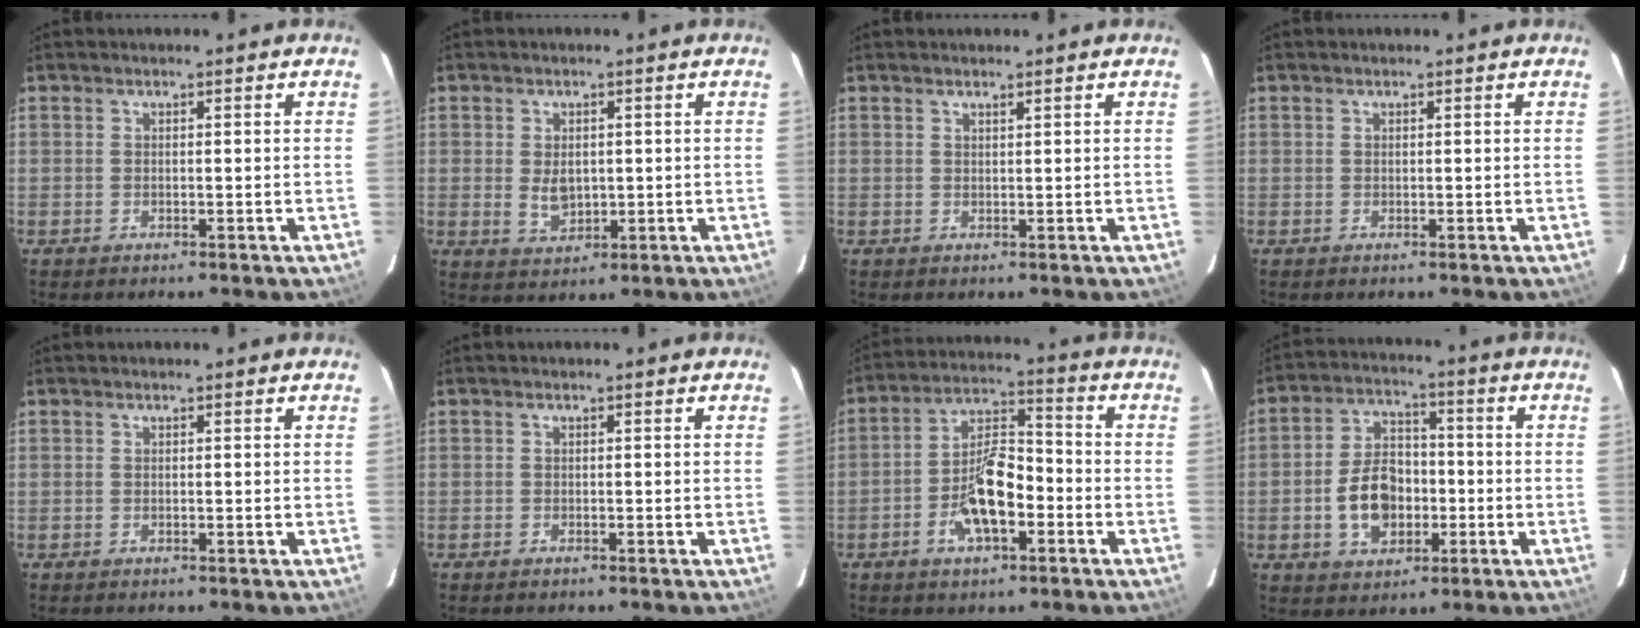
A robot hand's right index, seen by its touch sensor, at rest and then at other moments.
{"total": 4.6, "force": [0.0, 3.3, 3.3], "torque": [-0.058, -0.005, 0.007]}
{"total": 0.6, "force": [0.5, 0.0, 0.2], "torque": [-0.004, -0.001, 0.009]}
{"total": 0.0}
{"total": 0.0}
{"total": 0.7, "force": [-0.6, 0.4, 0.2], "torque": [-0.004, 0.000, -0.012]}
{"total": 10.6, "force": [-4.3, 4.4, 8.6], "torque": [-0.169, 0.015, -0.072]}
{"total": 10.8, "force": [-2.7, 7.5, 7.3], "torque": [-0.146, 0.024, -0.035]}